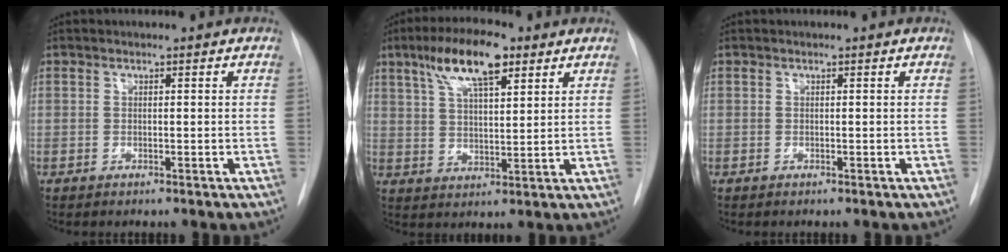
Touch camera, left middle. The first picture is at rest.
{"total": 10.7, "force": [6.1, 3.0, 8.3], "torque": [-0.153, 0.018, 0.107]}
{"total": 0.0}